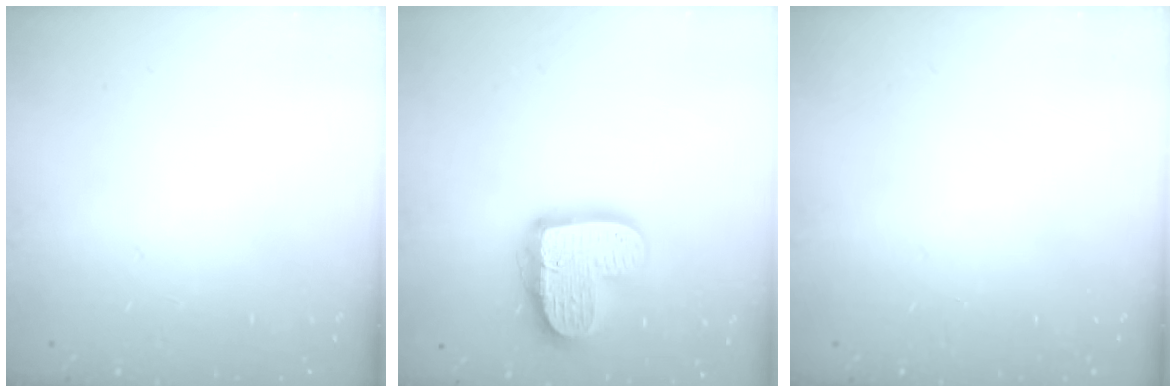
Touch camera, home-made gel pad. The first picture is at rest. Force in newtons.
{"total": 16.4, "press": 16.4, "slide": 1.0}
{"total": 0.0}